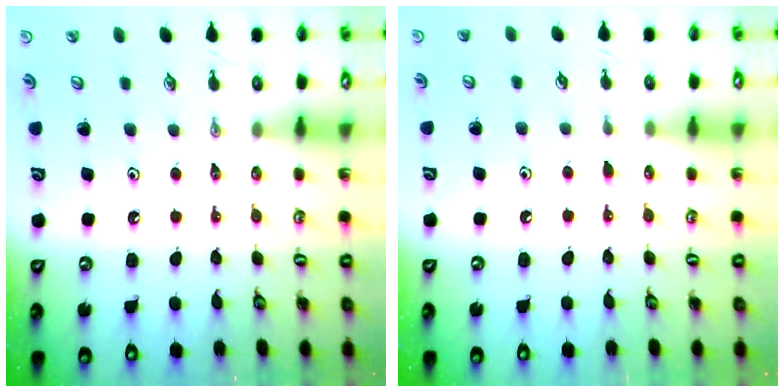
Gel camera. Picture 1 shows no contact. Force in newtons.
{"total": 4.2, "press": 4.1, "slide": 0.4}